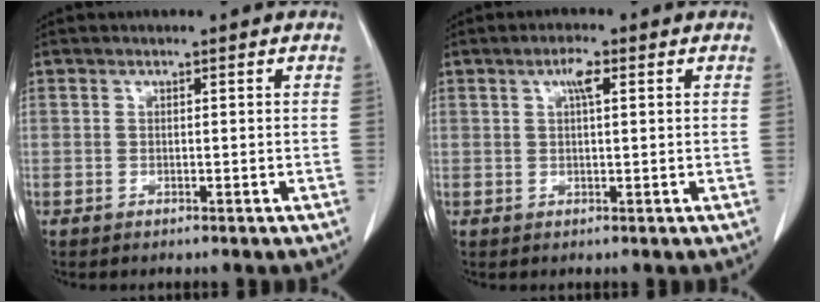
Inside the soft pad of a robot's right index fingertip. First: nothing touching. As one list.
[{"total": 2.6, "force": [1.0, 0.5, 2.3], "torque": [-0.045, 0.004, 0.017]}]